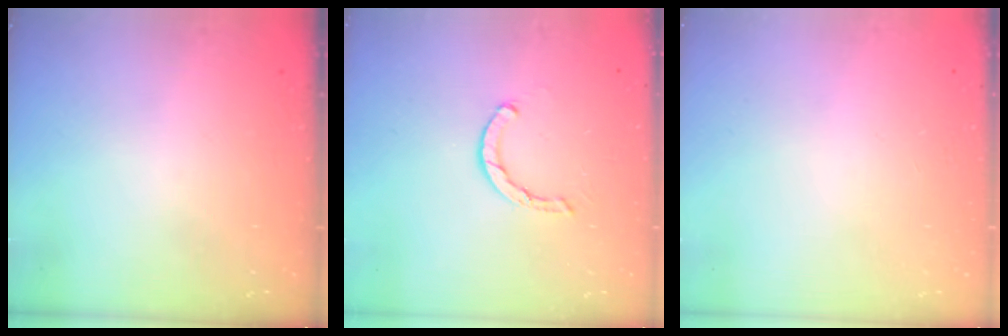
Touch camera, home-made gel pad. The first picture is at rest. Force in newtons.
{"total": 1.6, "press": 1.6, "slide": 0.1}
{"total": 2.6, "press": 2.6, "slide": 0.2}